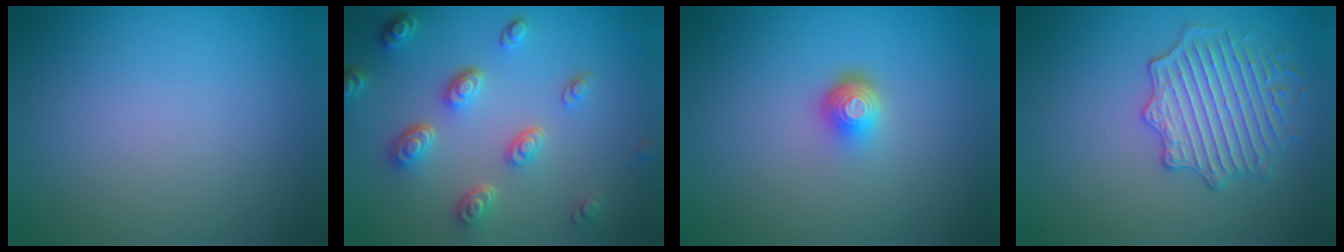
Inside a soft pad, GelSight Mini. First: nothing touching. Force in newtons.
{"total": 4.7, "press": 3.6, "slide": 3.1}
{"total": 2.3, "press": 1.5, "slide": 1.8}
{"total": 3.8, "press": 3.7, "slide": 0.6}